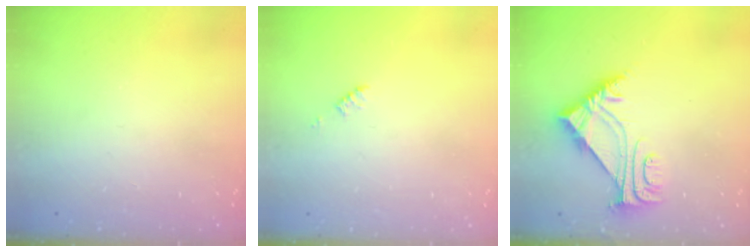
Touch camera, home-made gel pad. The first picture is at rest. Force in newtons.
{"total": 1.2, "press": 1.2, "slide": 0.2}
{"total": 6.5, "press": 6.5, "slide": 0.2}